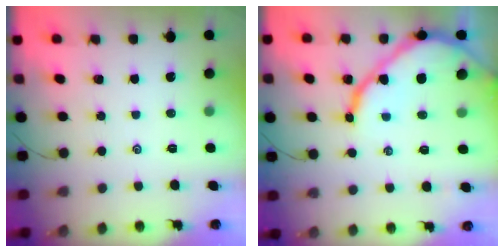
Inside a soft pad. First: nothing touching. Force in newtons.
{"total": 12.4, "press": 12.3, "slide": 1.3}